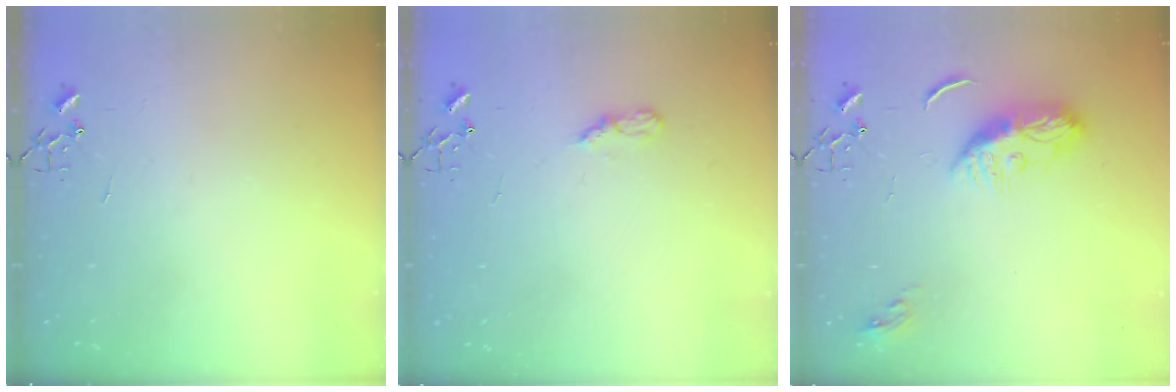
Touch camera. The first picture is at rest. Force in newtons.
{"total": 6.5, "press": 6.5, "slide": 0.5}
{"total": 10.5, "press": 10.5, "slide": 0.3}